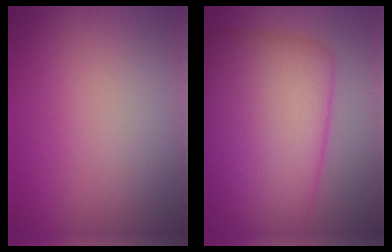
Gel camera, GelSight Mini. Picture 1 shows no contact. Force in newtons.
{"total": 11.3, "press": 11.3, "slide": 0.1}